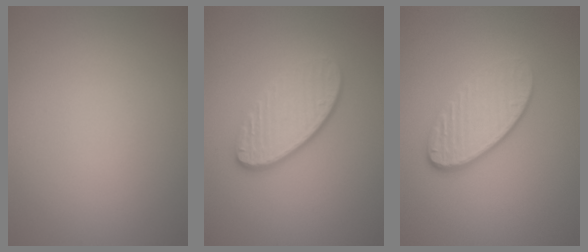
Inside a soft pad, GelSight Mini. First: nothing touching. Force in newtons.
{"total": 4.1, "press": 3.1, "slide": 2.7}
{"total": 4.3, "press": 3.2, "slide": 2.8}